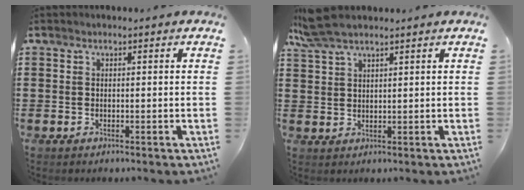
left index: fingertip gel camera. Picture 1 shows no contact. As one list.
[{"total": 5.0, "force": [3.8, 1.1, 3.0], "torque": [-0.075, -0.002, 0.069]}]